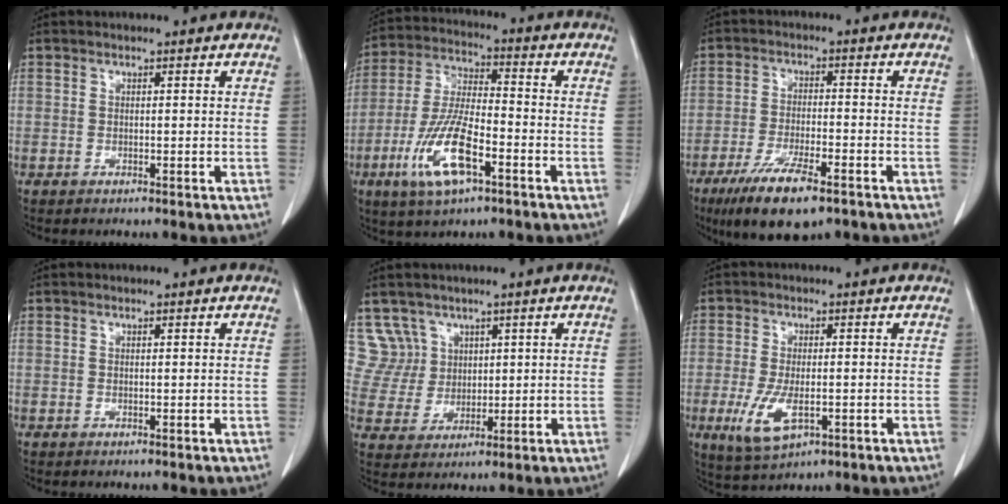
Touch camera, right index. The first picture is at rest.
{"total": 12.6, "force": [-5.5, 3.2, 10.8], "torque": [-0.229, -0.011, -0.100]}
{"total": 10.6, "force": [-6.8, 2.3, 7.8], "torque": [-0.141, -0.021, -0.111]}
{"total": 0.0}
{"total": 6.1, "force": [3.6, 4.9, -0.7], "torque": [0.021, 0.011, 0.077]}
{"total": 6.9, "force": [-2.2, 2.8, 5.9], "torque": [-0.124, -0.015, -0.030]}